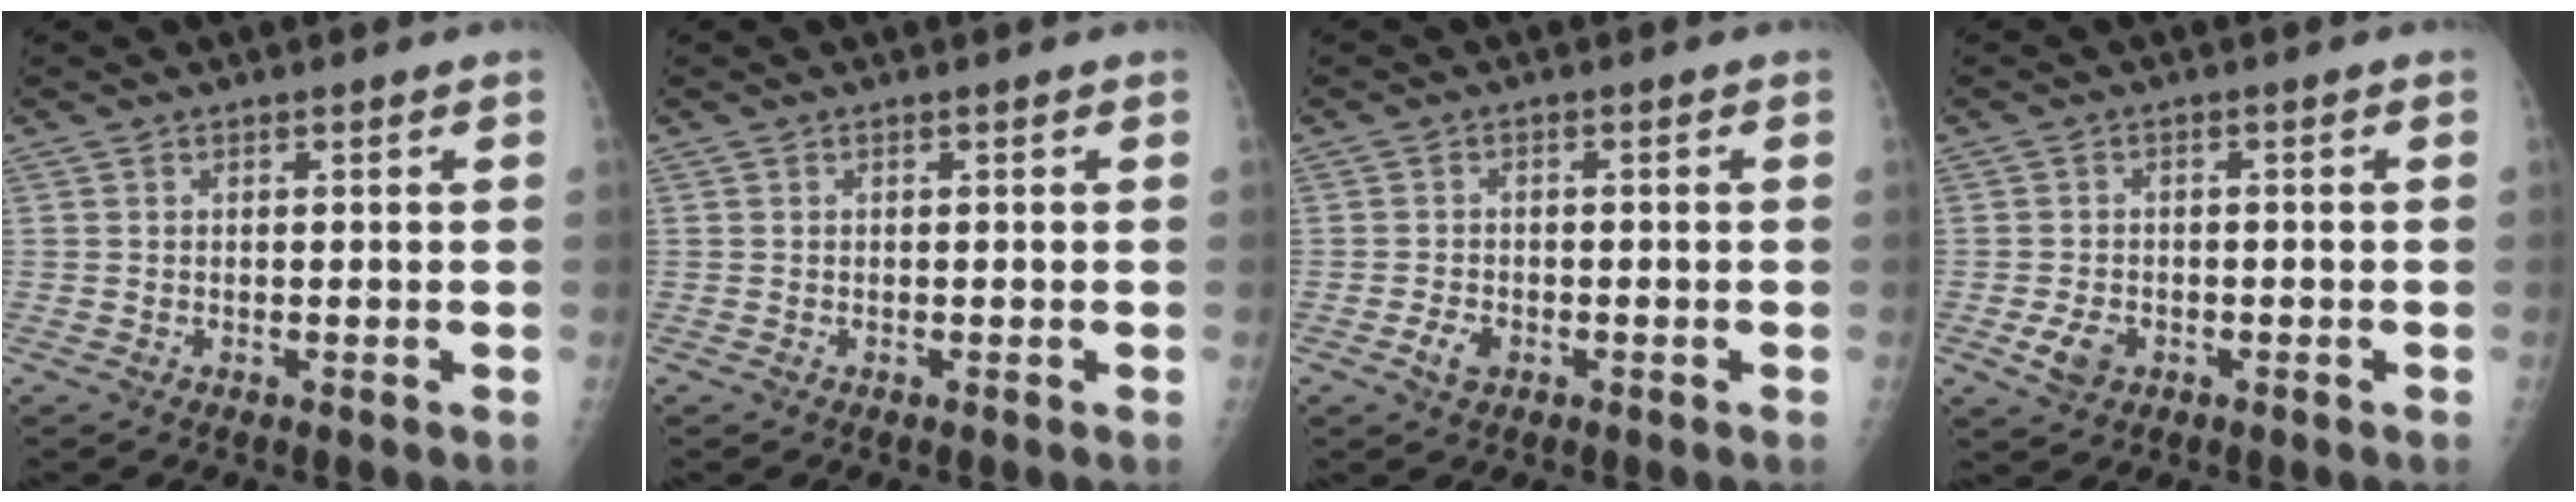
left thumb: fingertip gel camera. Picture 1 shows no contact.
{"total": 0.0}
{"total": 2.7, "force": [-1.4, 1.7, 1.6], "torque": [-0.025, 0.006, -0.021]}
{"total": 3.9, "force": [-1.6, 2.7, 2.3], "torque": [-0.038, 0.002, -0.025]}